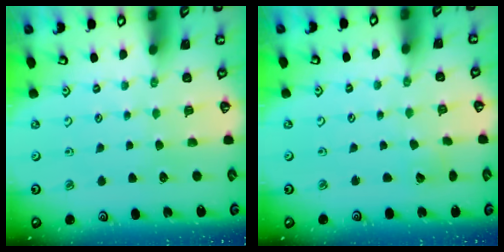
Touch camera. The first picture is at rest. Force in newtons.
{"total": 2.1, "press": 2.1, "slide": 0.2}